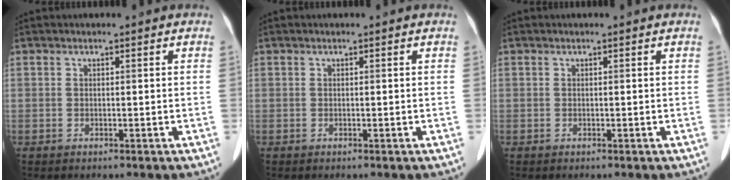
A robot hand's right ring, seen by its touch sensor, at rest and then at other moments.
{"total": 0.0}
{"total": 0.0}